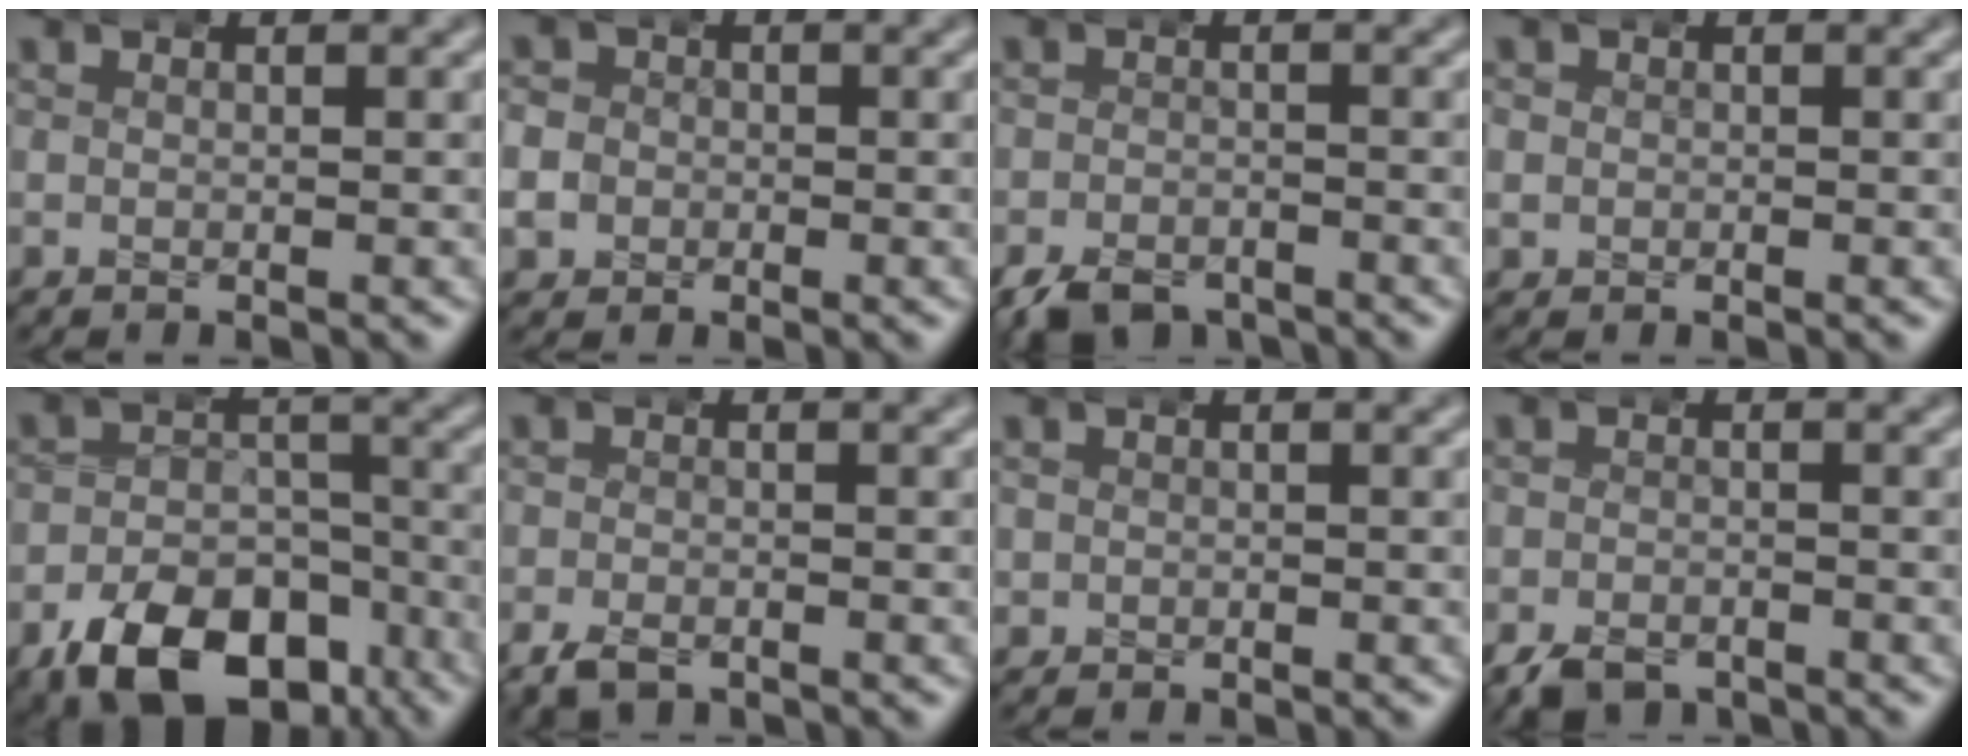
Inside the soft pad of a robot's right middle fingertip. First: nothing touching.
{"total": 3.0, "force": [-0.4, 2.9, 0.5], "torque": [-0.019, 0.000, -0.012]}
{"total": 3.9, "force": [-3.2, 1.9, 1.3], "torque": [-0.018, -0.013, -0.049]}
{"total": 1.4, "force": [0.1, 1.4, 0.2], "torque": [-0.008, 0.003, 0.001]}
{"total": 11.1, "force": [-7.8, 6.1, 4.9], "torque": [-0.062, -0.027, -0.119]}
{"total": 2.3, "force": [-1.8, 1.1, 1.0], "torque": [-0.021, -0.006, -0.026]}
{"total": 0.8, "force": [0.1, 0.8, -0.1], "torque": [-0.002, 0.003, 0.004]}
{"total": 3.0, "force": [-2.4, 1.4, 1.0], "torque": [-0.019, -0.010, -0.036]}